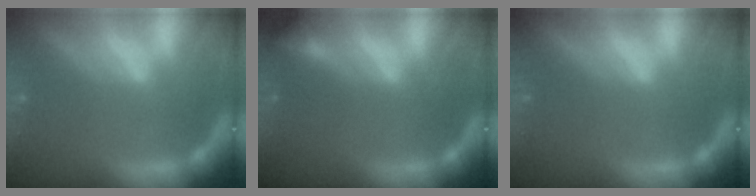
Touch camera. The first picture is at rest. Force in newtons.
{"total": 1.4}
{"total": 0.0}